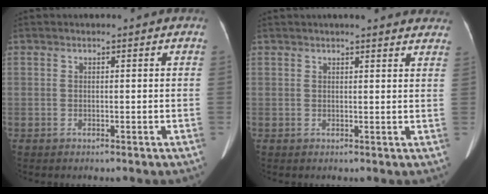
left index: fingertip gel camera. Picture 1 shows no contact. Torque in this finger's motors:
{"motor_torque": [0.23, -0.36, 0.11, 0.01]}